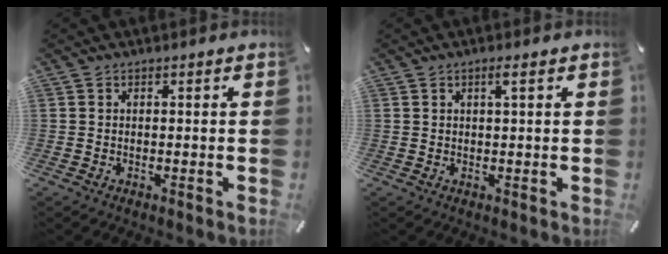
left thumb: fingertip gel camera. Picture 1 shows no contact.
{"total": 2.2, "force": [1.0, 0.5, 1.9], "torque": [-0.038, 0.005, 0.015]}